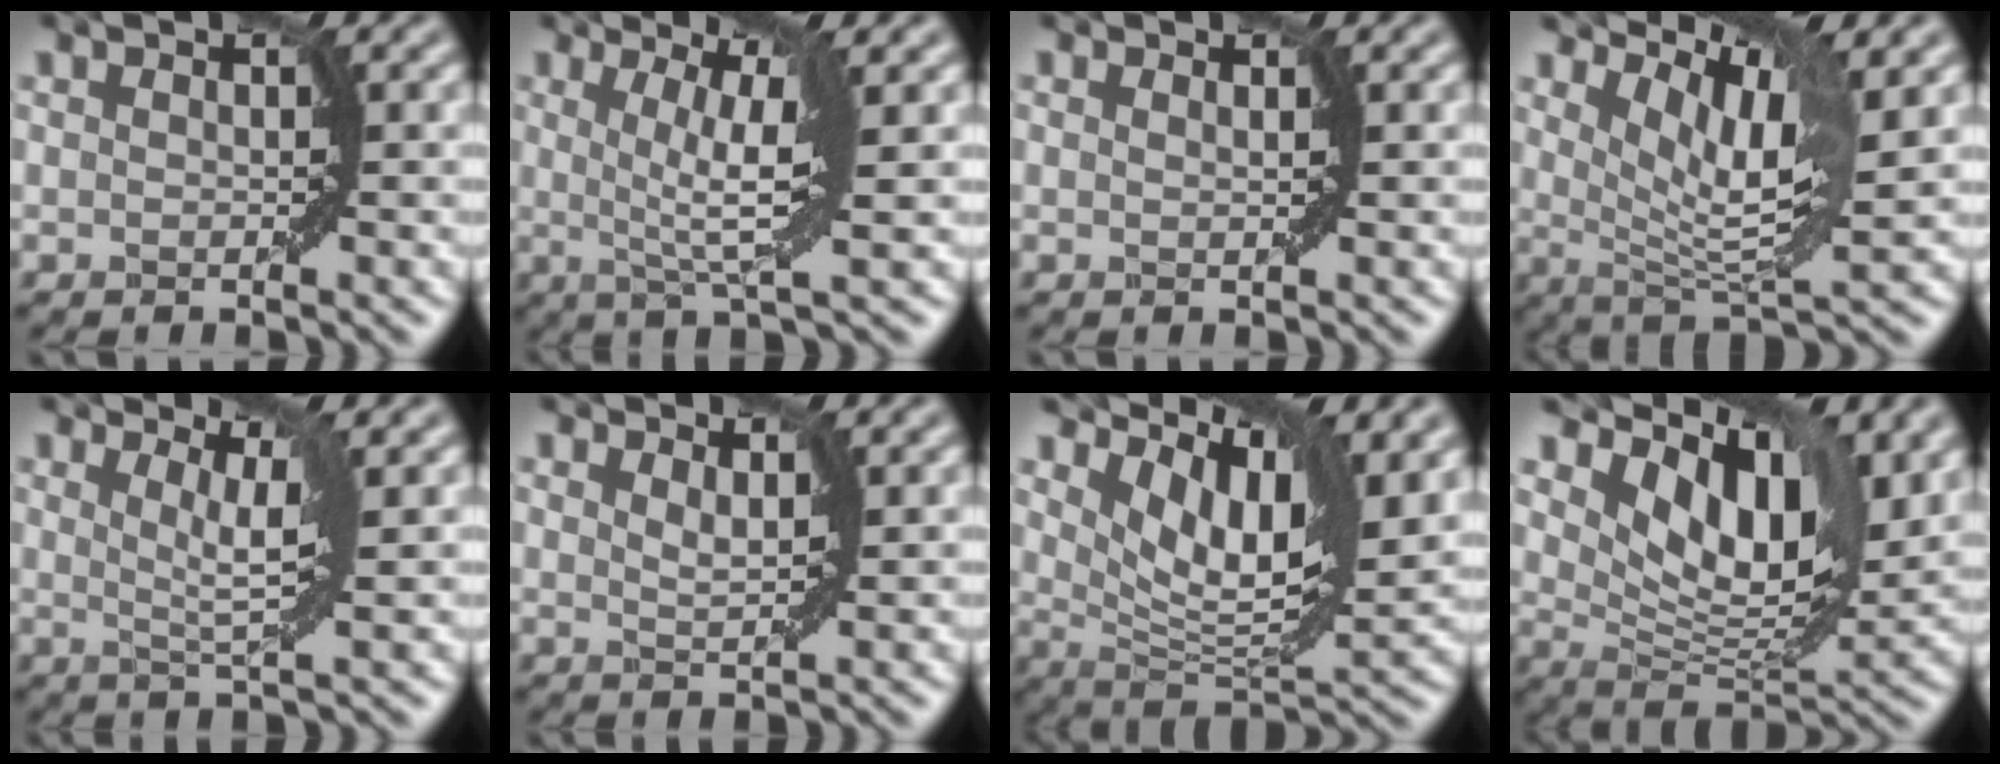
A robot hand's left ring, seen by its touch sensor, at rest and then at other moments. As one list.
[{"total": 5.0, "force": [0.2, 0.6, 5.0], "torque": [-0.089, 0.000, 0.011]}, {"total": 0.9, "force": [0.7, 0.5, 0.4], "torque": [-0.004, 0.010, -0.009]}, {"total": 6.7, "force": [3.4, 1.6, 5.5], "torque": [-0.098, 0.007, 0.071]}, {"total": 2.9, "force": [0.6, 0.3, 2.9], "torque": [-0.055, 0.001, 0.018]}, {"total": 1.1, "force": [1.0, 0.2, 0.5], "torque": [-0.010, -0.001, 0.021]}, {"total": 8.4, "force": [4.2, 3.1, 6.7], "torque": [-0.120, 0.003, 0.083]}, {"total": 9.4, "force": [4.4, 4.6, 6.9], "torque": [-0.125, 0.004, 0.088]}]